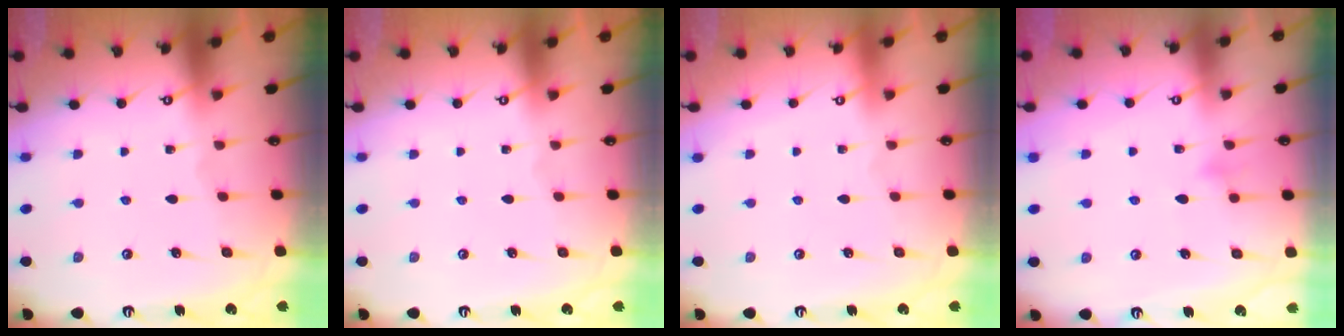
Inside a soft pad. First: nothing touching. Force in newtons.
{"total": 0.0}
{"total": 3.9, "press": 3.9, "slide": 0.1}
{"total": 7.1, "press": 7.1, "slide": 0.3}